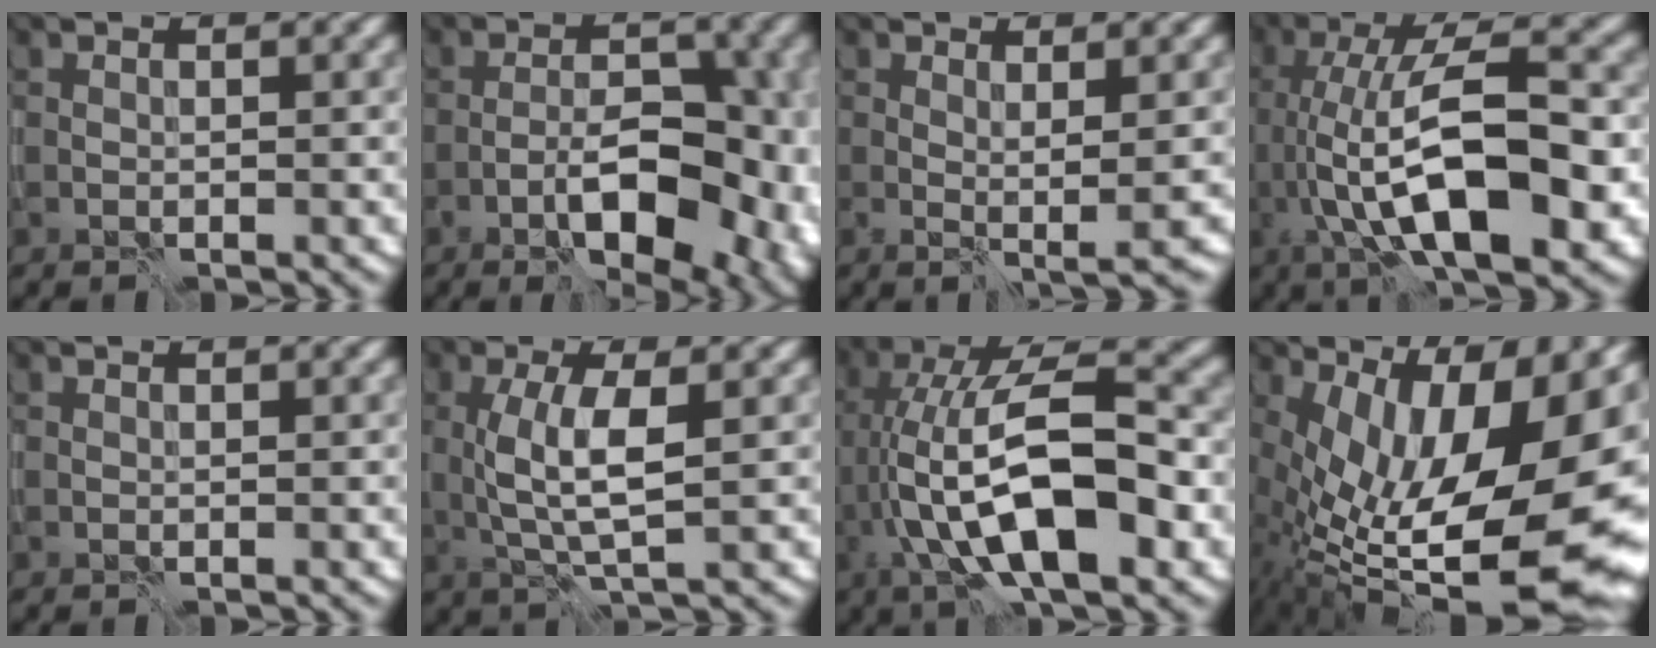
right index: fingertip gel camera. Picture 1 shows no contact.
{"total": 10.0, "force": [-4.2, 3.8, 8.3], "torque": [-0.110, 0.005, -0.060]}
{"total": 1.6, "force": [0.4, 0.0, 1.6], "torque": [-0.024, -0.008, 0.006]}
{"total": 11.5, "force": [-1.9, 3.9, 10.7], "torque": [-0.169, 0.006, -0.038]}
{"total": 0.0}
{"total": 4.5, "force": [0.3, 1.2, 4.4], "torque": [-0.090, -0.001, 0.007]}
{"total": 12.0, "force": [-2.6, 4.0, 11.0], "torque": [-0.187, 0.019, -0.053]}
{"total": 17.0, "force": [1.0, 7.9, 15.0], "torque": [-0.213, -0.015, 0.039]}